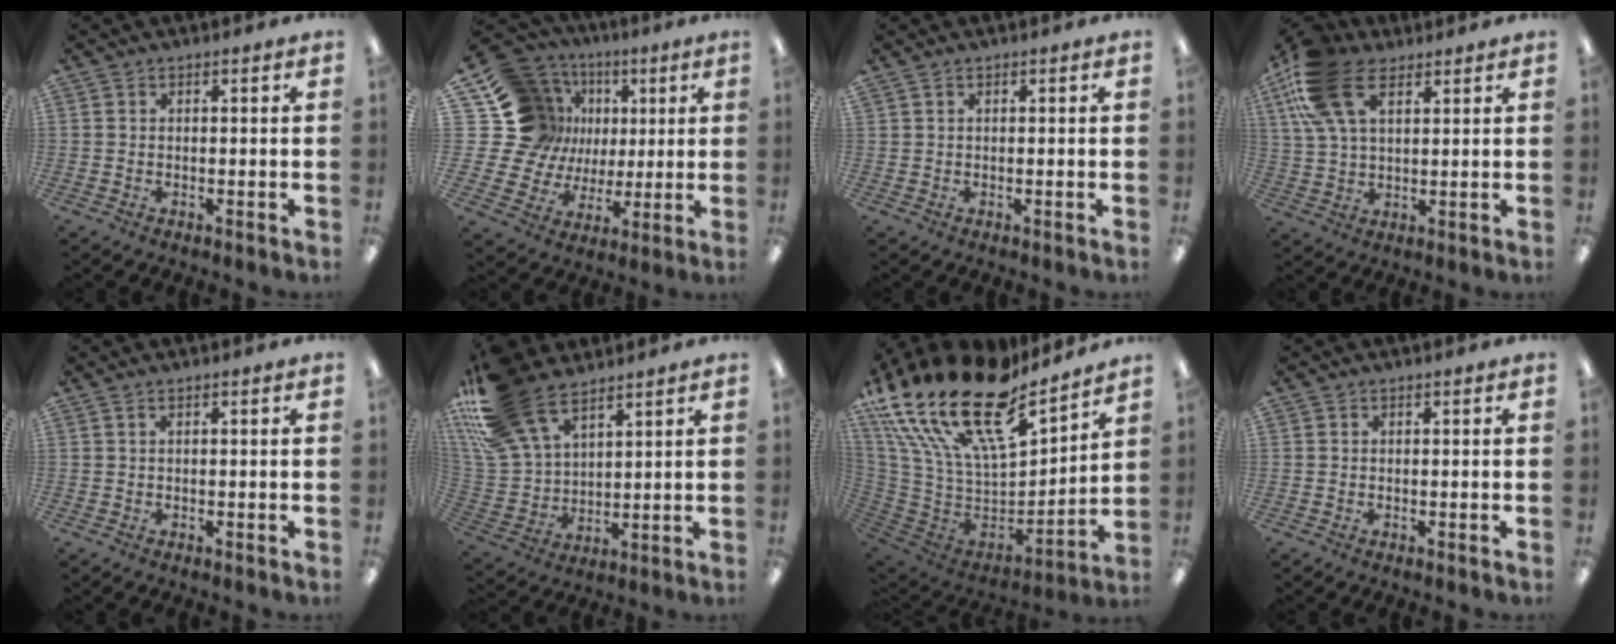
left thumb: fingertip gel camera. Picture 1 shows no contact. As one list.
[{"total": 19.2, "force": [5.8, 17.2, 6.1], "torque": [-0.128, -0.033, 0.147]}, {"total": 0.8, "force": [0.5, 0.3, 0.6], "torque": [-0.014, 0.002, 0.008]}, {"total": 16.5, "force": [8.2, 8.9, 11.2], "torque": [-0.251, -0.011, 0.150]}, {"total": 0.7, "force": [0.3, 0.1, 0.6], "torque": [-0.013, 0.000, 0.006]}, {"total": 20.2, "force": [13.6, 10.6, 10.6], "torque": [-0.249, -0.061, 0.252]}, {"total": 27.9, "force": [18.7, 12.0, 16.9], "torque": [-0.321, -0.130, 0.336]}, {"total": 0.0}]